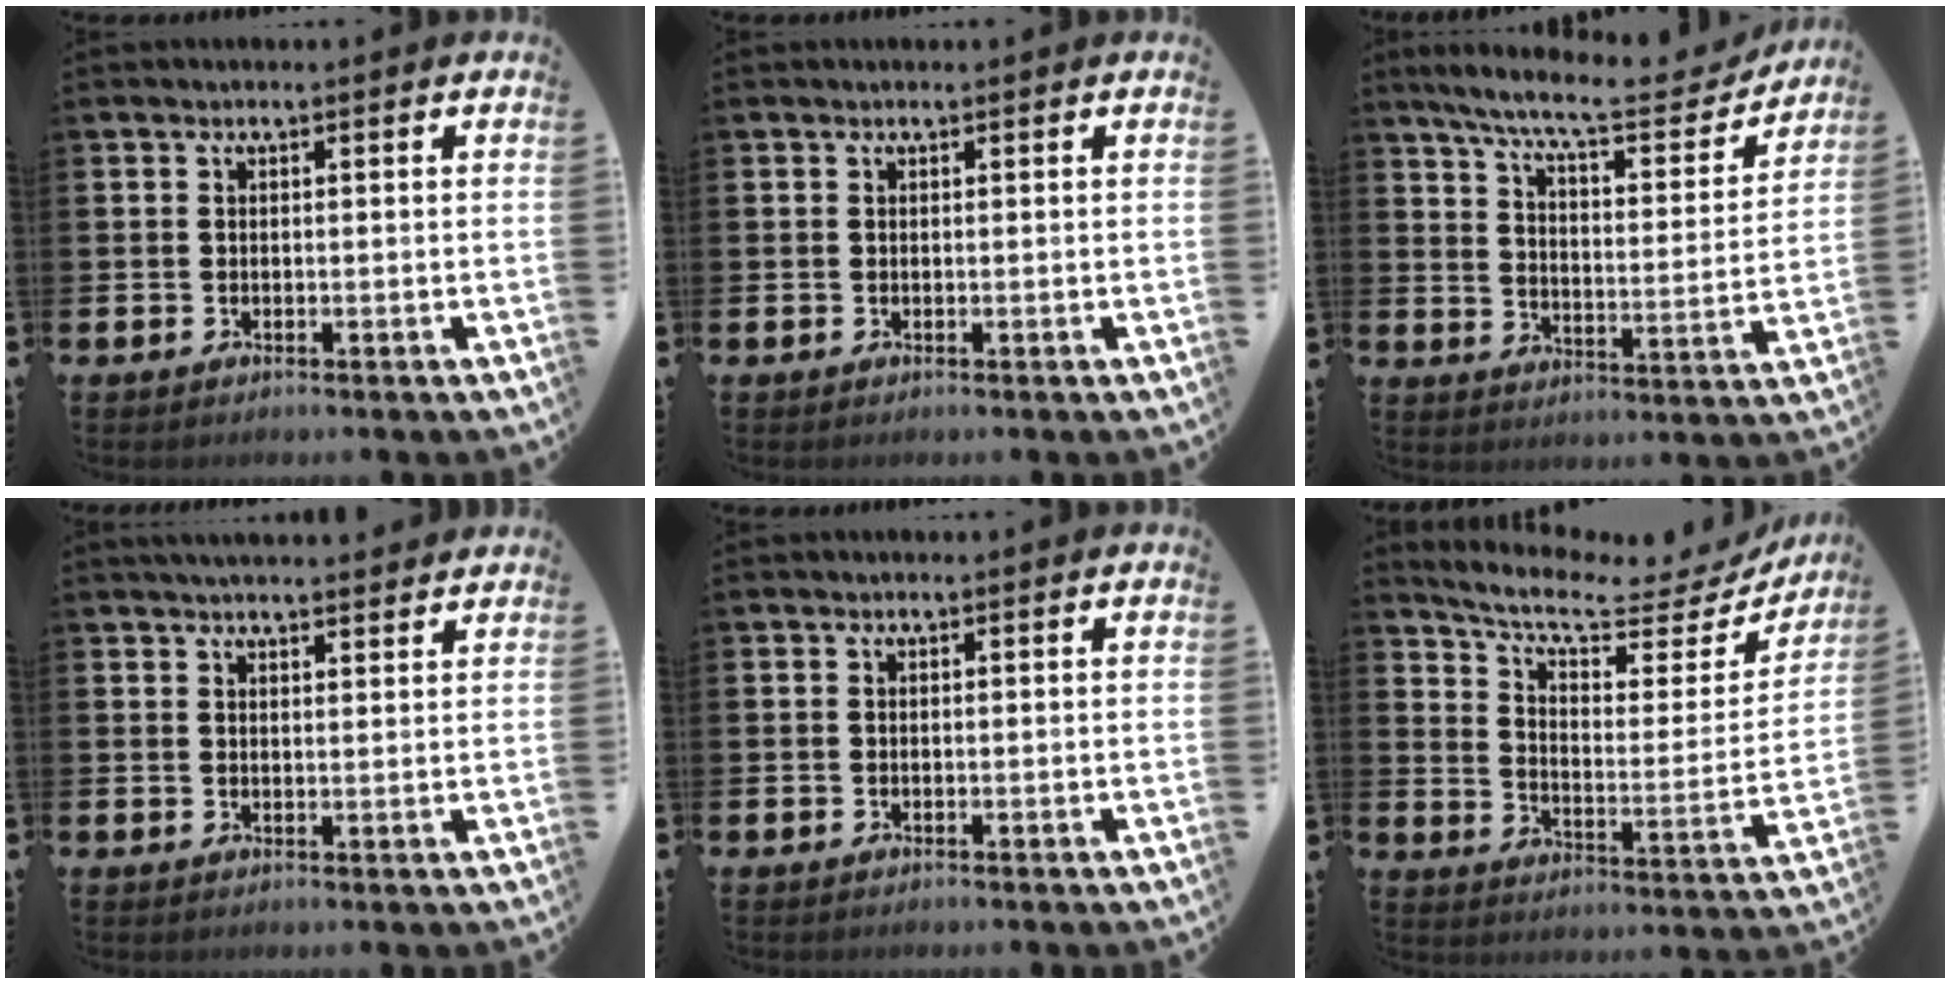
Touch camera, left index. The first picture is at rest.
{"total": 0.0}
{"total": 9.6, "force": [8.4, 1.6, 4.2], "torque": [-0.099, -0.055, 0.139]}
{"total": 3.3, "force": [3.2, 0.4, 0.6], "torque": [-0.017, -0.010, 0.058]}
{"total": 0.0}
{"total": 7.7, "force": [6.6, 2.1, 3.5], "torque": [-0.083, -0.051, 0.103]}